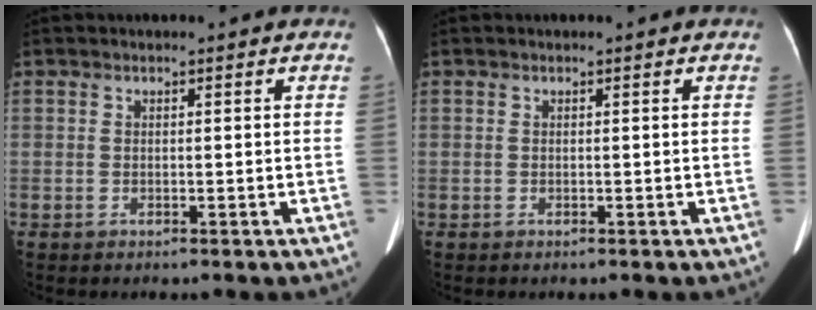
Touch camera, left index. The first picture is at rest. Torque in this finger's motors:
{"motor_torque": [-0.02, 0.06, 0.00, 0.00]}